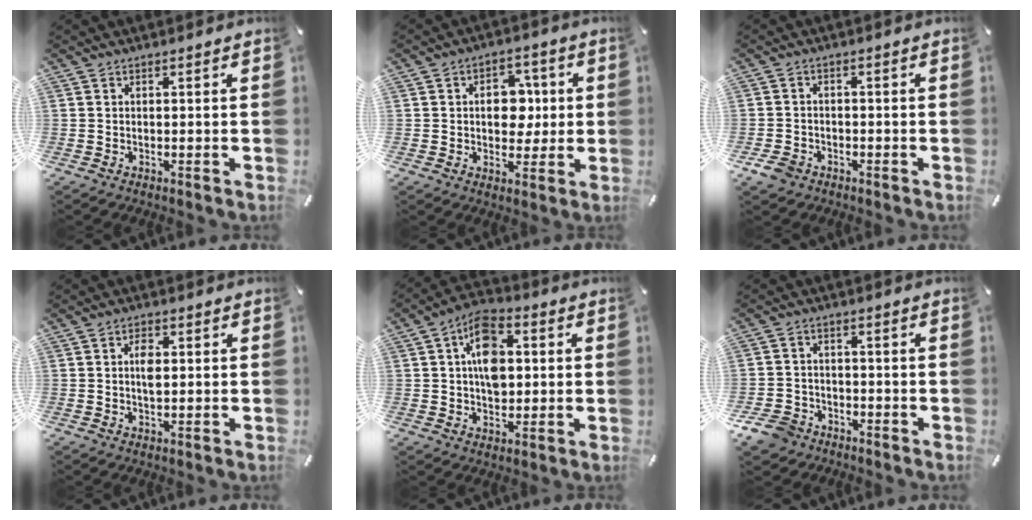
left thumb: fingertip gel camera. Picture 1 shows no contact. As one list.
[{"total": 9.3, "force": [0.7, 6.9, 6.2], "torque": [-0.078, 0.004, 0.008]}, {"total": 3.8, "force": [-2.4, 2.7, 1.4], "torque": [-0.041, 0.006, -0.051]}, {"total": 3.6, "force": [0.4, 1.9, 3.0], "torque": [-0.047, 0.000, 0.003]}, {"total": 10.9, "force": [1.6, 7.6, 7.7], "torque": [-0.122, 0.008, 0.030]}, {"total": 6.1, "force": [-4.2, 4.2, 1.6], "torque": [-0.052, 0.018, -0.087]}]